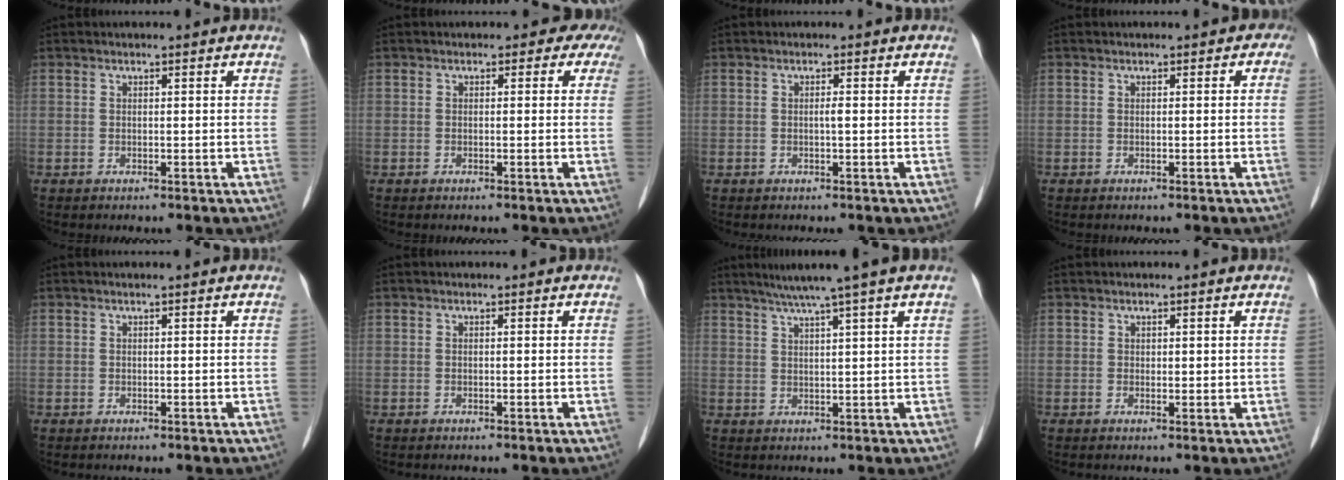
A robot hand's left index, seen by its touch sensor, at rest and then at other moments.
{"total": 2.3, "force": [1.1, 1.9, 0.8], "torque": [0.008, 0.000, -0.011]}
{"total": 0.6, "force": [-0.1, 0.0, 0.6], "torque": [-0.013, 0.000, -0.001]}
{"total": 0.9, "force": [-0.2, 0.8, 0.4], "torque": [0.011, 0.009, -0.011]}
{"total": 0.0}
{"total": 0.0}
{"total": 6.5, "force": [4.7, -1.7, 4.2], "torque": [-0.063, 0.015, 0.074]}
{"total": 0.7, "force": [0.4, 0.5, 0.3], "torque": [-0.001, -0.002, 0.006]}